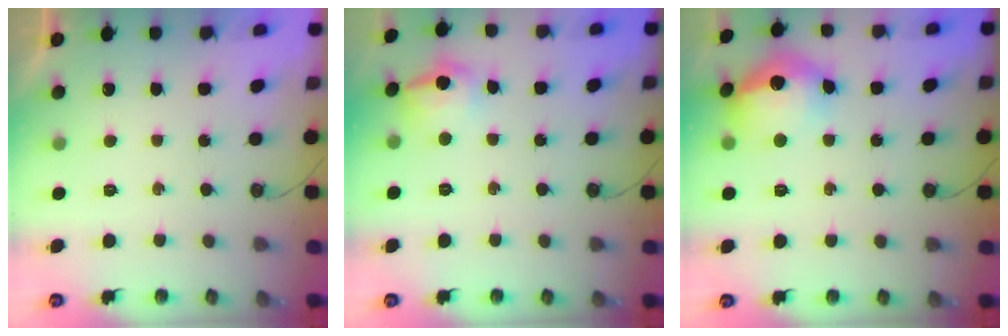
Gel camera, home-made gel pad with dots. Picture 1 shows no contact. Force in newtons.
{"total": 12.1, "press": 12.0, "slide": 1.0}
{"total": 15.9, "press": 15.7, "slide": 1.9}